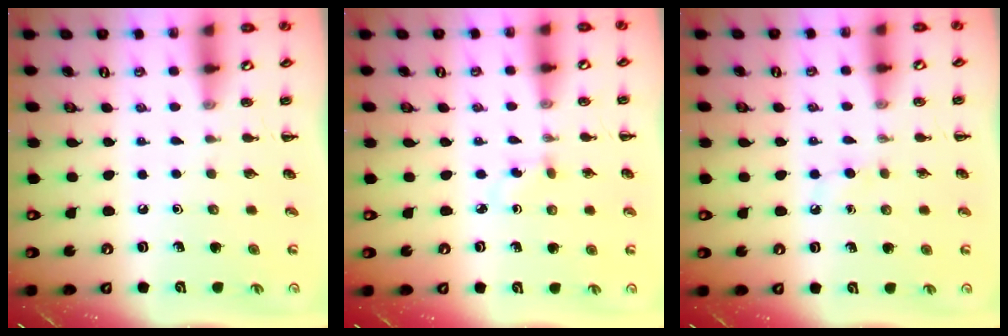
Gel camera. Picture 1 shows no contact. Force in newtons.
{"total": 2.4, "press": 2.2, "slide": 0.9}
{"total": 2.5, "press": 2.3, "slide": 1.0}